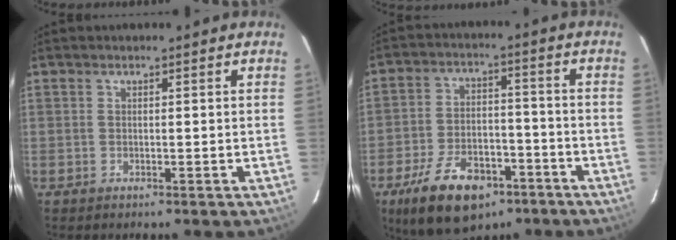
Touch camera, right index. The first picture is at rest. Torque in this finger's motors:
{"motor_torque": [1.06, -1.08, 0.36, 0.02]}